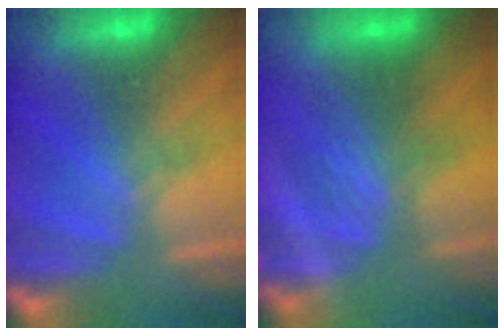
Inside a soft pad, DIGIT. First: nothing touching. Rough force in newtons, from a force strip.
{"total": 2.0}